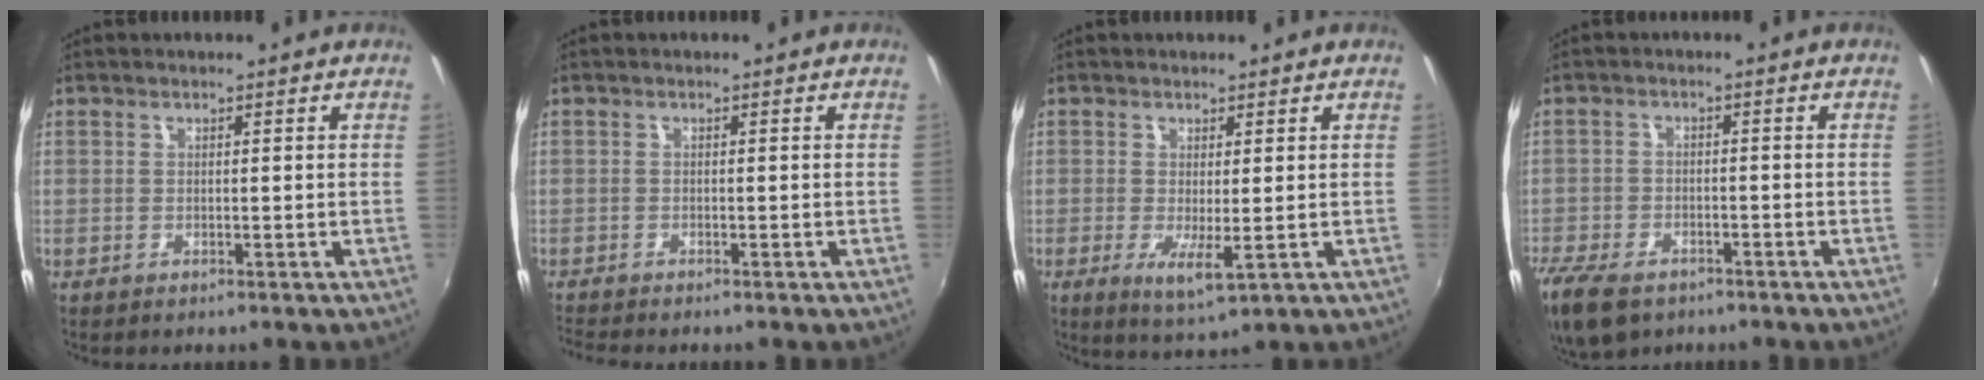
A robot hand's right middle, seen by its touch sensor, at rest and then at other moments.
{"total": 2.9, "force": [-2.7, -0.1, 1.0], "torque": [-0.028, -0.021, -0.053]}
{"total": 4.6, "force": [-0.3, 1.0, 4.5], "torque": [-0.079, -0.016, 0.001]}
{"total": 11.5, "force": [-7.9, 5.9, 5.9], "torque": [-0.159, -0.031, -0.143]}